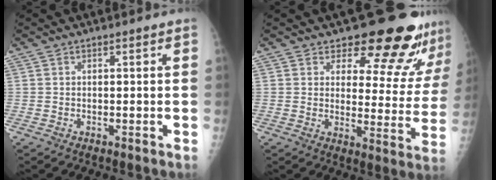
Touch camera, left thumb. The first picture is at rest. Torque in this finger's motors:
{"motor_torque": [0.27, 0.40, -0.22, -0.26, 0.07]}